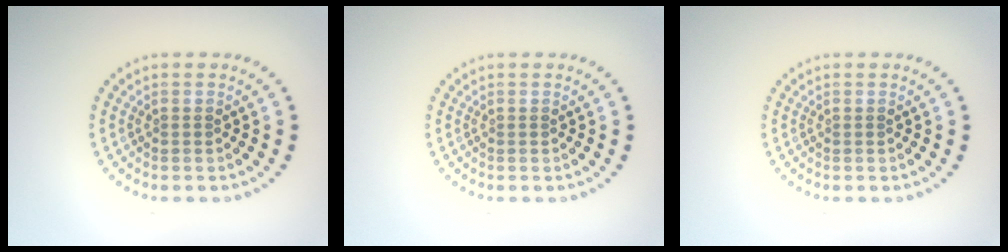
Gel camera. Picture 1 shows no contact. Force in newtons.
{"total": 0.0}
{"total": 0.0}